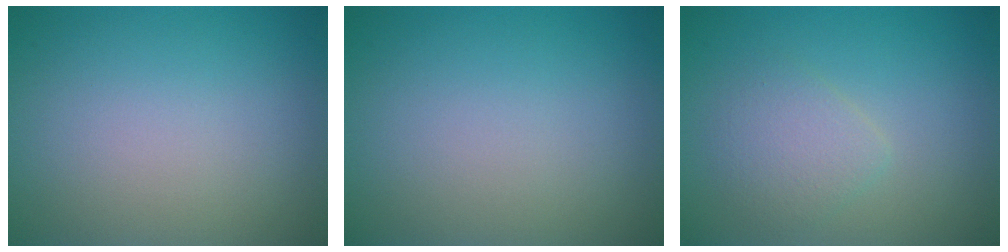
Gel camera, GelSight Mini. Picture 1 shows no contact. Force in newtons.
{"total": 0.0}
{"total": 2.3, "press": 2.3, "slide": 0.1}